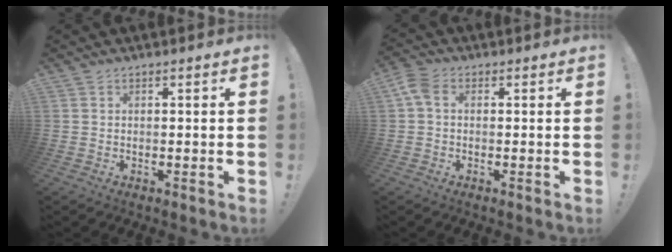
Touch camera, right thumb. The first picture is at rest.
{"total": 4.2, "force": [0.8, 2.8, 3.1], "torque": [-0.069, 0.004, 0.018]}